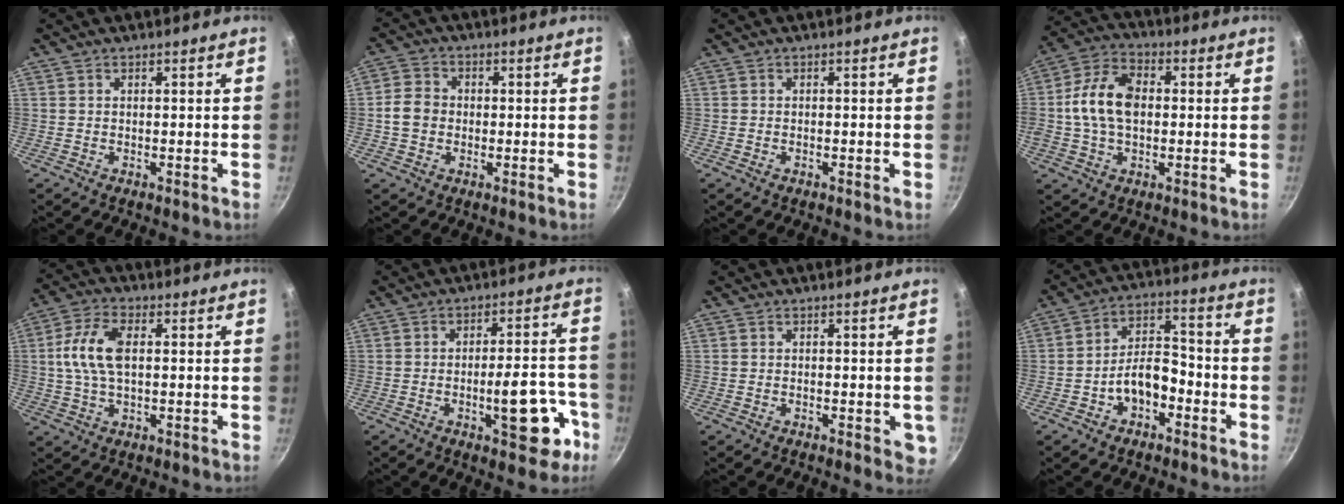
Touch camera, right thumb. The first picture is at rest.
{"total": 5.2, "force": [-0.5, 4.4, 2.7], "torque": [-0.037, 0.013, -0.019]}
{"total": 0.5, "force": [-0.3, 0.3, 0.3], "torque": [-0.005, 0.001, -0.006]}
{"total": 12.4, "force": [0.4, 8.2, 9.3], "torque": [-0.162, 0.022, -0.007]}
{"total": 9.6, "force": [1.1, 5.0, 8.2], "torque": [-0.165, 0.016, 0.015]}
{"total": 12.3, "force": [-4.9, 4.9, 10.2], "torque": [-0.099, 0.037, -0.062]}
{"total": 3.5, "force": [-0.9, 1.7, 2.9], "torque": [-0.022, -0.001, -0.011]}
{"total": 9.1, "force": [-3.8, 5.7, 6.1], "torque": [-0.075, 0.051, -0.064]}